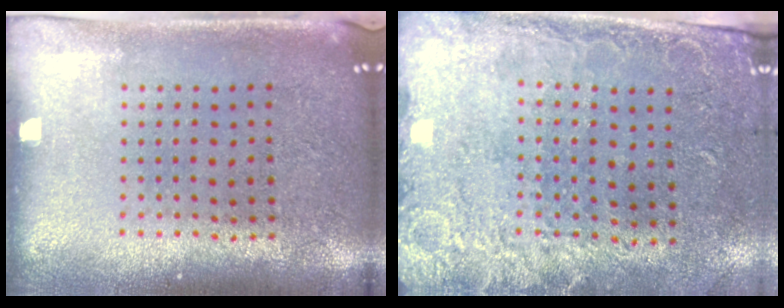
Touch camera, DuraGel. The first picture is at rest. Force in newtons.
{"total": 2.6, "press": 2.1, "slide": 1.5}